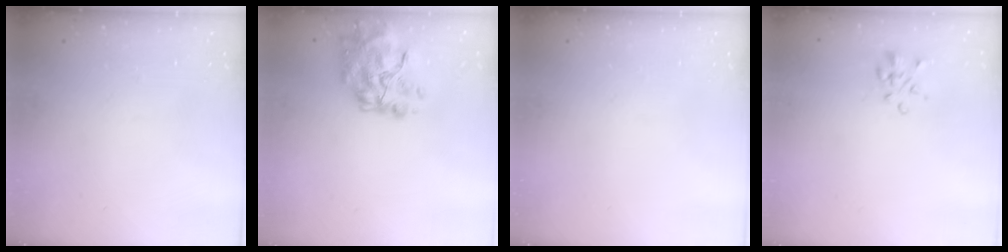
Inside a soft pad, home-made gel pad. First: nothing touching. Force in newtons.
{"total": 14.2, "press": 13.6, "slide": 4.0}
{"total": 0.0}
{"total": 1.3, "press": 1.2, "slide": 0.7}